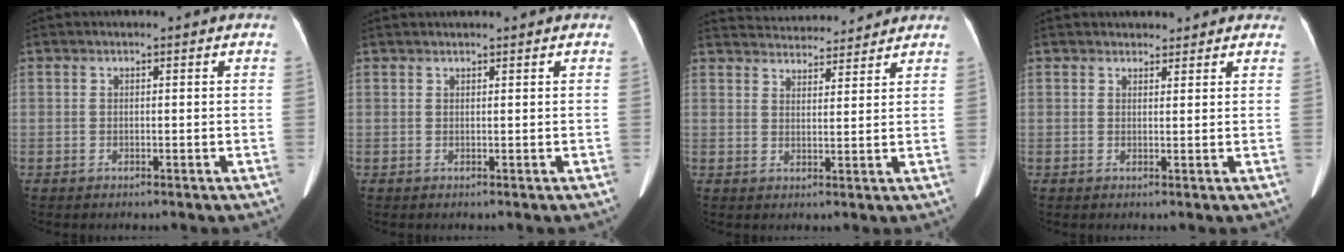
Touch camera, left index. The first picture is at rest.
{"total": 3.4, "force": [3.2, 0.1, 1.3], "torque": [-0.014, 0.020, 0.038]}
{"total": 11.5, "force": [11.0, 1.8, 2.5], "torque": [-0.035, 0.017, 0.155]}
{"total": 4.9, "force": [4.4, 2.0, 0.9], "torque": [0.008, 0.005, 0.045]}